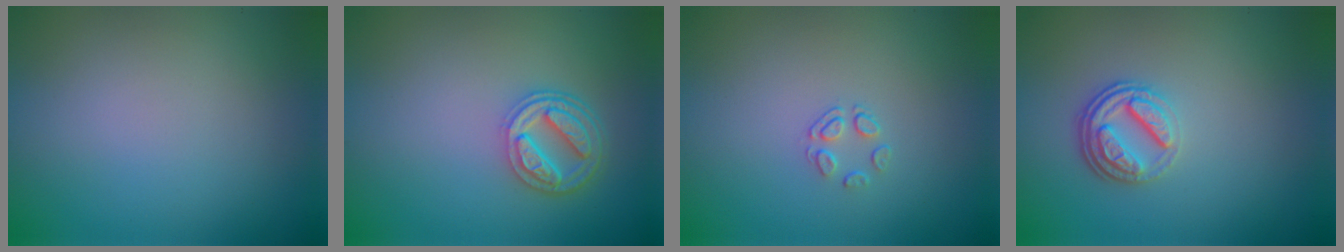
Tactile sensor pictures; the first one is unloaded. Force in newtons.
{"total": 4.4, "press": 3.4, "slide": 2.7}
{"total": 1.4, "press": 0.6, "slide": 1.2}
{"total": 3.5, "press": 2.6, "slide": 2.3}